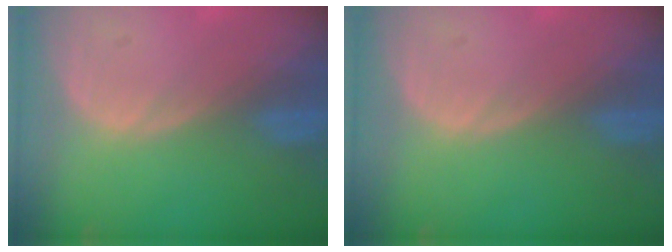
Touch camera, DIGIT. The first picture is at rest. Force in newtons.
{"total": 0.0}